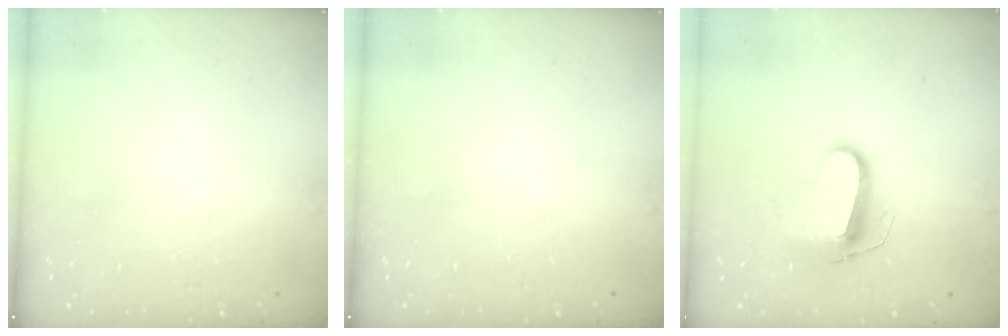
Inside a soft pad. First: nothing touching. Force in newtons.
{"total": 0.0}
{"total": 9.4, "press": 9.4, "slide": 0.2}